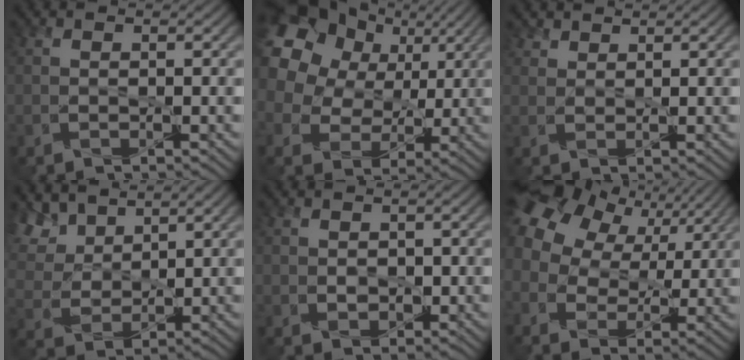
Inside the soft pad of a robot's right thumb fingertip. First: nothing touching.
{"total": 18.9, "force": [8.9, 14.0, 9.0], "torque": [-0.265, 0.051, 0.162]}
{"total": 1.8, "force": [1.6, 0.8, 0.3], "torque": [-0.009, 0.000, 0.035]}
{"total": 7.7, "force": [5.3, 4.1, 3.8], "torque": [-0.121, 0.010, 0.109]}
{"total": 1.6, "force": [0.0, 1.4, 0.8], "torque": [-0.020, -0.007, 0.001]}
{"total": 16.4, "force": [6.7, 11.3, 9.7], "torque": [-0.261, 0.038, 0.136]}